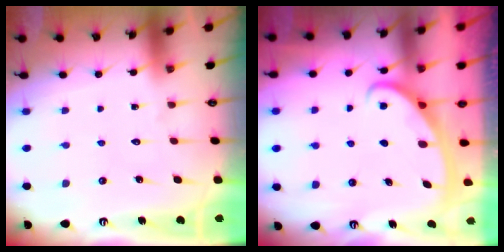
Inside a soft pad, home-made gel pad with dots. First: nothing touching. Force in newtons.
{"total": 3.0, "press": 3.0, "slide": 0.4}